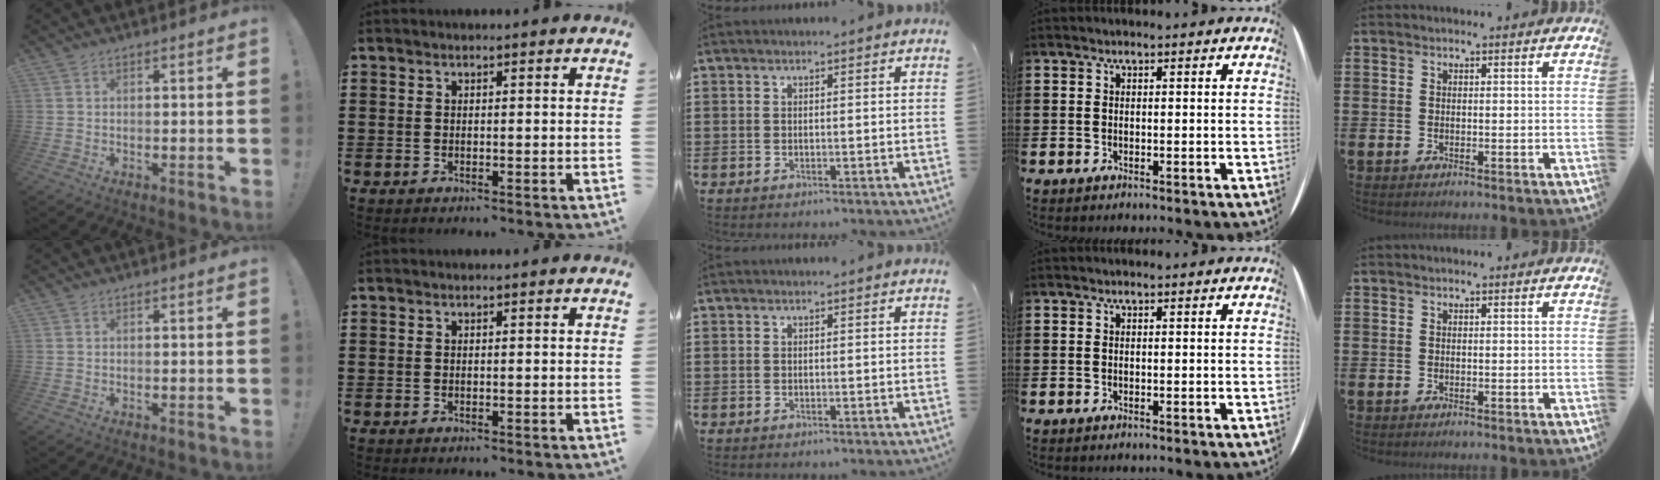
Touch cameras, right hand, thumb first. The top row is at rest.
{}